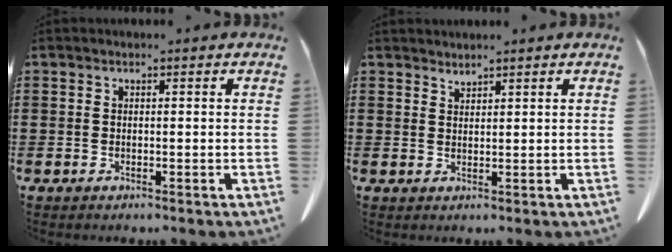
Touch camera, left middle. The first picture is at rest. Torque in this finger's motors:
{"motor_torque": [-0.18, 0.20, -0.05, -0.01]}